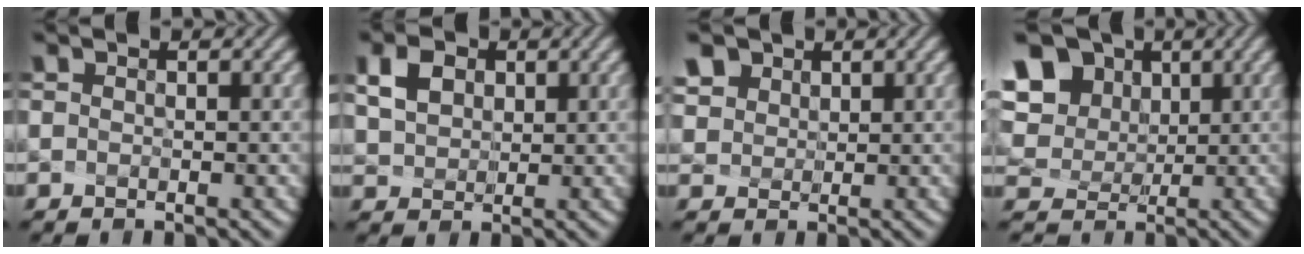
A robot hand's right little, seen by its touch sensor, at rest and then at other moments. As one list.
[{"total": 2.6, "force": [1.5, 1.8, 1.2], "torque": [-0.033, 0.004, 0.032]}, {"total": 5.5, "force": [3.5, 3.9, 1.8], "torque": [-0.057, 0.011, 0.061]}, {"total": 10.1, "force": [4.0, 8.0, 4.6], "torque": [-0.114, 0.022, 0.079]}]